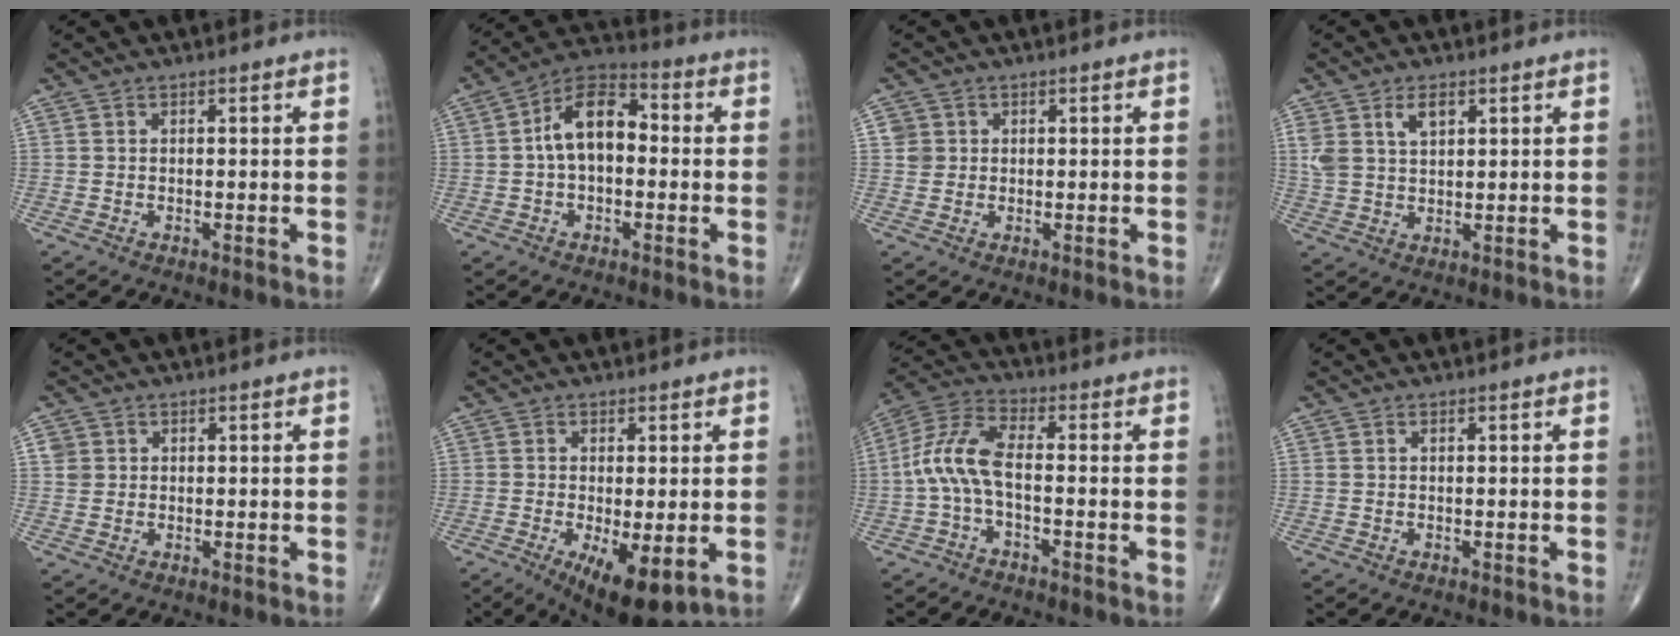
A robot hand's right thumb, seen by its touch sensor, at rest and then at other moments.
{"total": 11.0, "force": [0.2, 6.6, 8.8], "torque": [-0.138, 0.037, -0.010]}
{"total": 2.5, "force": [0.6, 2.4, 0.3], "torque": [0.012, 0.001, 0.009]}
{"total": 5.9, "force": [2.7, 3.4, 4.0], "torque": [-0.070, -0.006, 0.058]}
{"total": 2.1, "force": [0.6, 2.0, 0.5], "torque": [0.005, -0.002, 0.010]}
{"total": 10.2, "force": [-3.4, 3.6, 8.9], "torque": [-0.138, -0.018, -0.042]}
{"total": 8.6, "force": [-1.6, 3.4, 7.8], "torque": [-0.178, 0.034, -0.040]}
{"total": 0.0}